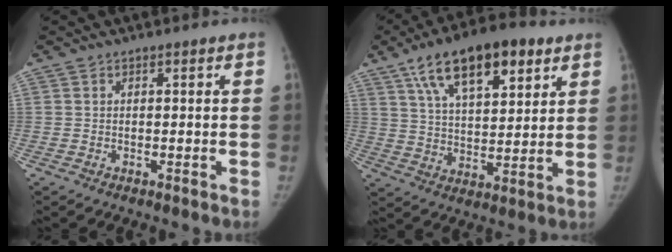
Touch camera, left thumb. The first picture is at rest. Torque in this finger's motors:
{"motor_torque": [0.28, 0.29, 1.68, -1.08, 0.44]}